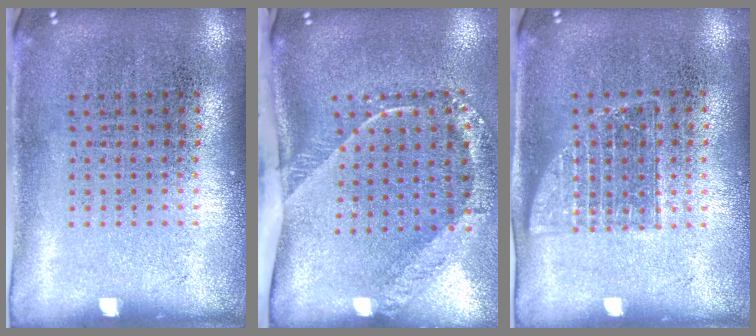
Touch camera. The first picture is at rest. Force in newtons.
{"total": 2.6, "press": 1.7, "slide": 2.0}
{"total": 1.2, "press": 1.1, "slide": 0.6}